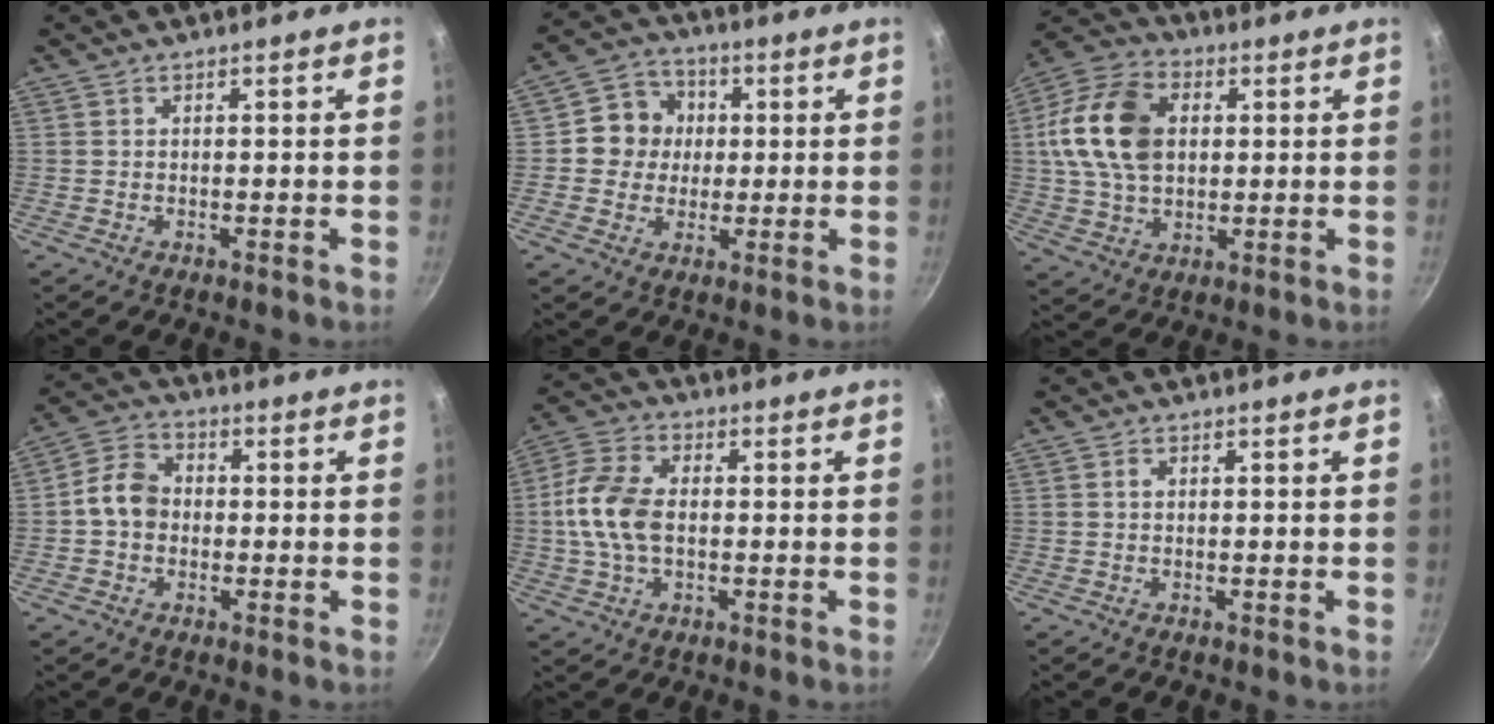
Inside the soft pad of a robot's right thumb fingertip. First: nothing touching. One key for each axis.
{"total": 8.7, "fx": 0.9, "fy": 8.1, "fz": 2.8, "tx": -0.003, "ty": 0.014, "tz": -0.001}
{"total": 17.0, "fx": 2.7, "fy": 11.8, "fz": 12.0, "tx": -0.208, "ty": 0.012, "tz": 0.041}
{"total": 7.4, "fx": -0.5, "fy": 5.9, "fz": 4.3, "tx": -0.053, "ty": 0.021, "tz": -0.024}
{"total": 11.0, "fx": -0.4, "fy": 6.8, "fz": 8.6, "tx": -0.169, "ty": 0.021, "tz": -0.018}
{"total": 0.8, "fx": 0.1, "fy": 0.6, "fz": 0.5, "tx": -0.009, "ty": 0.004, "tz": 0.002}